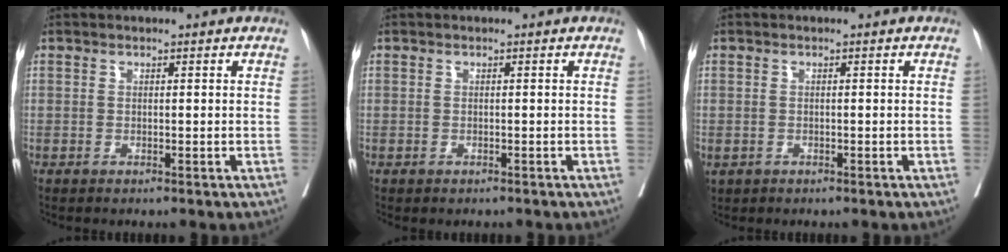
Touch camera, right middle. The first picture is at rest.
{"total": 0.6, "force": [-0.4, 0.5, 0.0], "torque": [-0.007, 0.003, -0.005]}
{"total": 1.2, "force": [-0.4, 0.9, 0.5], "torque": [-0.012, 0.002, 0.000]}